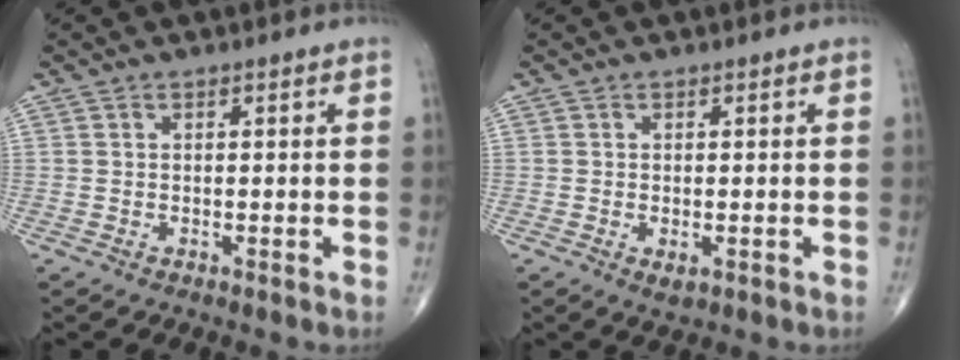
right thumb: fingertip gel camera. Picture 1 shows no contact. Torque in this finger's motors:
{"motor_torque": [-0.35, -0.23, -0.42, -0.14, 0.05]}